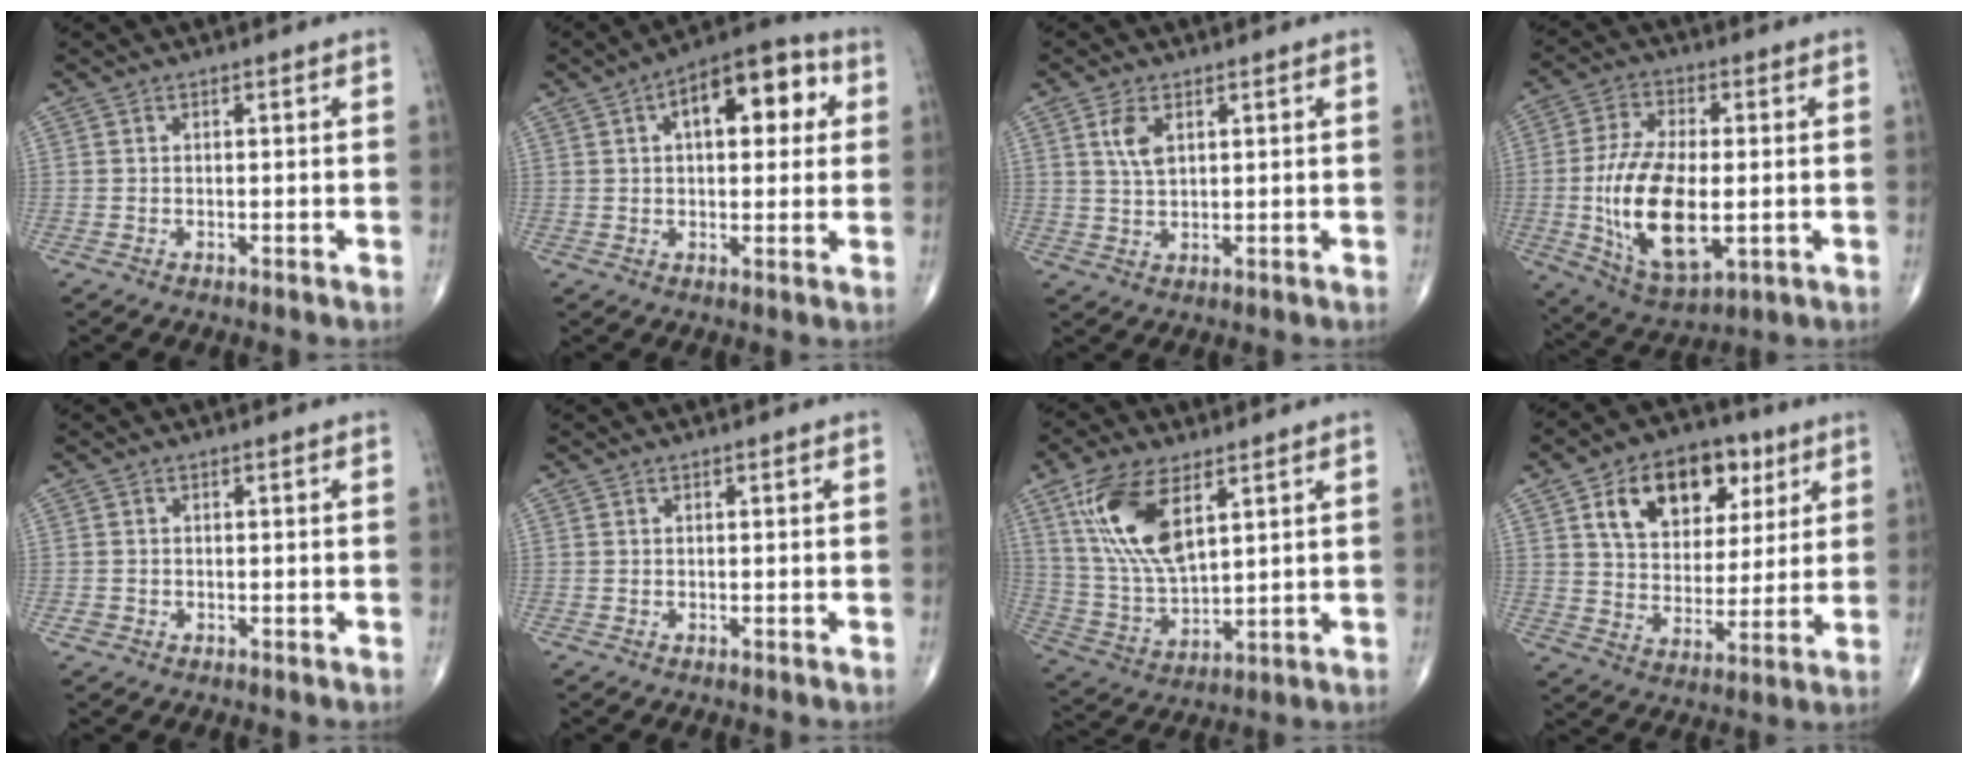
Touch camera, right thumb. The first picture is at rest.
{"total": 13.9, "force": [4.1, 6.9, 11.3], "torque": [-0.128, 0.023, 0.053]}
{"total": 4.4, "force": [1.8, 2.2, 3.3], "torque": [-0.065, -0.006, 0.039]}
{"total": 17.6, "force": [-2.2, 8.6, 15.2], "torque": [-0.283, -0.009, -0.028]}
{"total": 1.1, "force": [-0.3, 1.0, 0.4], "torque": [-0.006, 0.002, -0.005]}
{"total": 0.0}
{"total": 15.1, "force": [6.6, 6.8, 11.8], "torque": [-0.233, -0.022, 0.138]}
{"total": 17.4, "force": [7.4, 11.5, 10.7], "torque": [-0.133, -0.012, 0.124]}